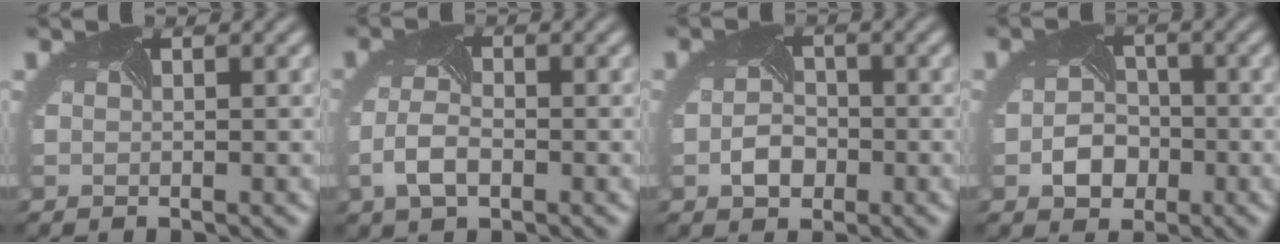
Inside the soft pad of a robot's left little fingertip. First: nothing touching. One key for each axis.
{"total": 3.2, "fx": -1.2, "fy": 1.8, "fz": 2.4, "tx": -0.061, "ty": -0.006, "tz": -0.026}
{"total": 2.5, "fx": -0.9, "fy": 1.8, "fz": 1.5, "tx": -0.032, "ty": -0.003, "tz": -0.021}
{"total": 3.4, "fx": -1.2, "fy": 2.7, "fz": 1.6, "tx": -0.026, "ty": -0.005, "tz": -0.024}